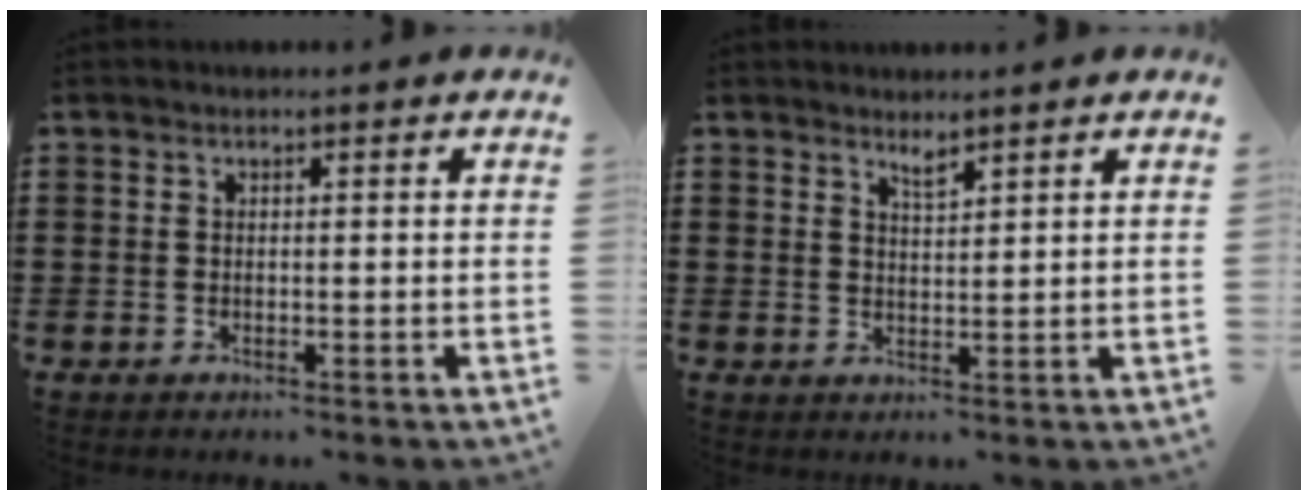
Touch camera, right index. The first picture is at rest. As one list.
[{"total": 1.8, "force": [1.7, 0.3, 0.6], "torque": [-0.014, 0.004, 0.031]}]